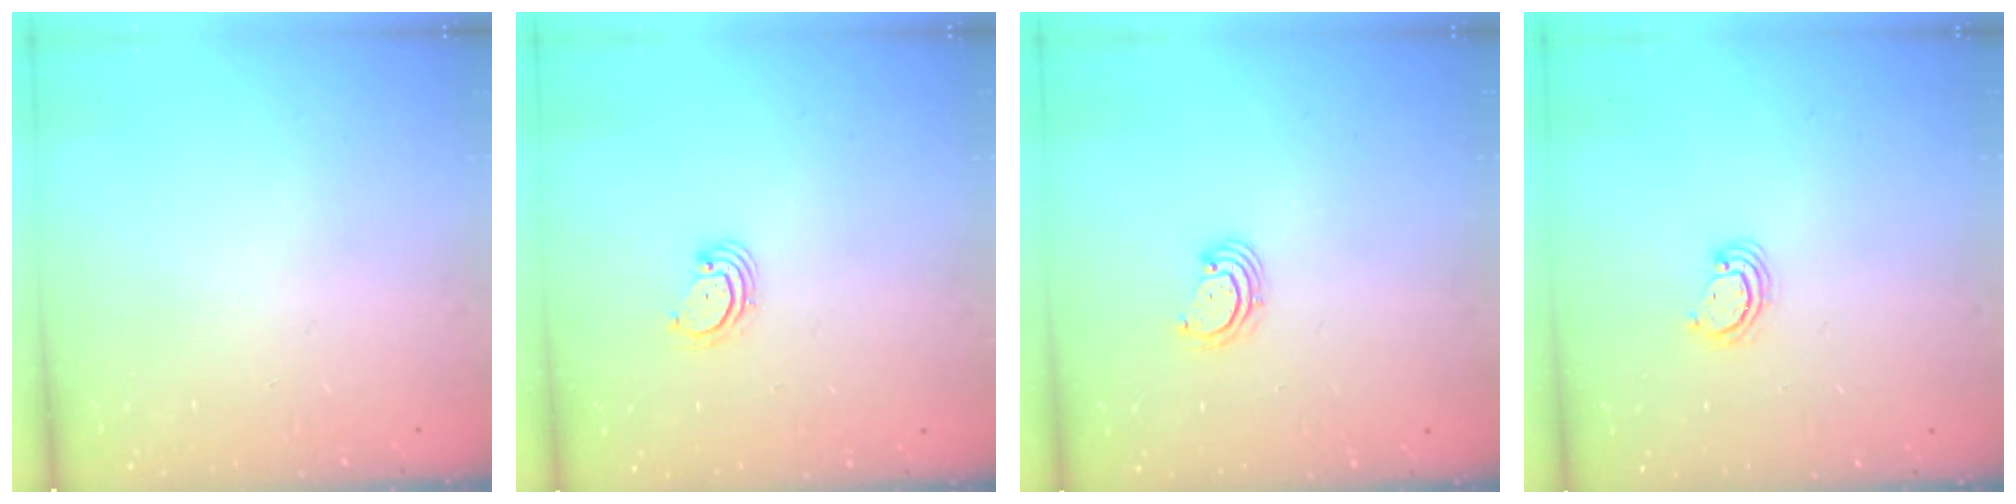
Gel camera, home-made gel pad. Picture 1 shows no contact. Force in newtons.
{"total": 3.0, "press": 3.0, "slide": 0.3}
{"total": 2.5, "press": 2.5, "slide": 0.3}
{"total": 3.4, "press": 3.4, "slide": 0.4}